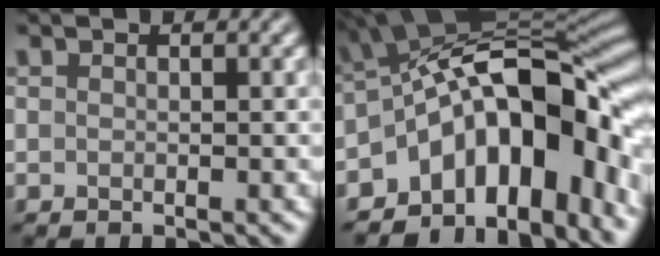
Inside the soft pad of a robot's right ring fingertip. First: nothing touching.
{"total": 14.1, "force": [-4.5, 7.4, 11.2], "torque": [-0.138, 0.027, -0.085]}